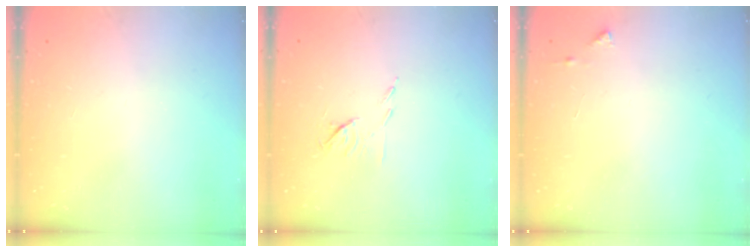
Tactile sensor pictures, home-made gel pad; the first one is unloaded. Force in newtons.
{"total": 5.4, "press": 5.3, "slide": 0.9}
{"total": 4.1, "press": 4.1, "slide": 0.5}